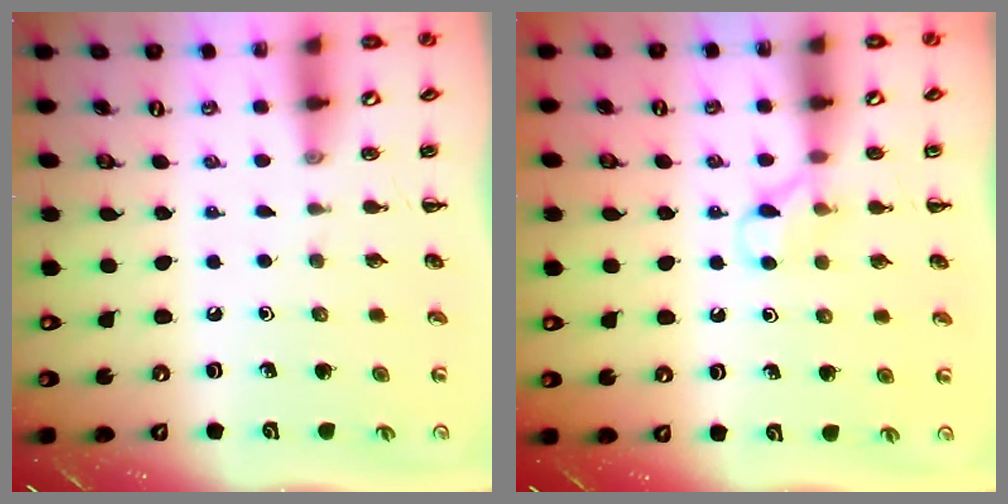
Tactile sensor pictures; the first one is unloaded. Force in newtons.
{"total": 5.6, "press": 5.3, "slide": 1.8}